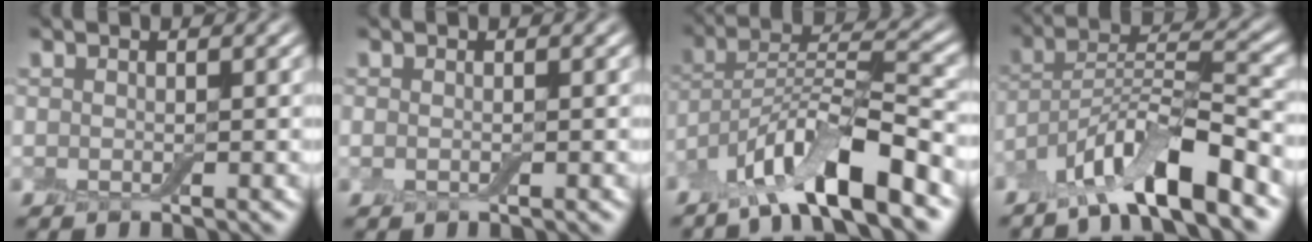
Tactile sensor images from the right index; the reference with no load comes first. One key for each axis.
{"total": 0.0}
{"total": 9.7, "fx": -6.5, "fy": 2.0, "fz": 6.9, "tx": -0.117, "ty": 0.013, "tz": -0.122}
{"total": 8.8, "fx": -6.2, "fy": 1.7, "fz": 6.0, "tx": -0.099, "ty": 0.013, "tz": -0.114}